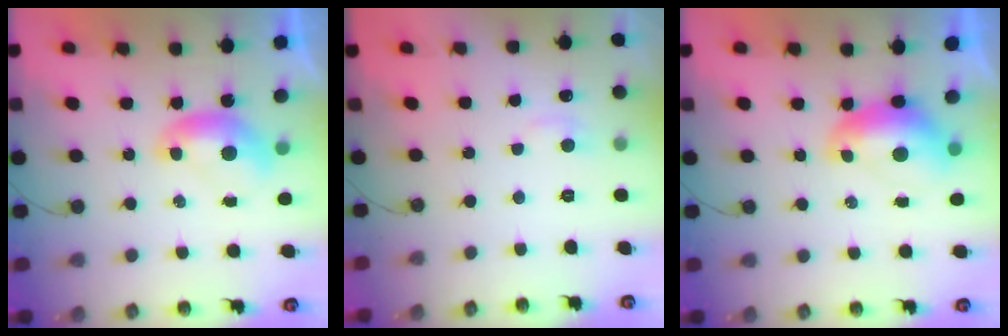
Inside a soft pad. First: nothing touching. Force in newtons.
{"total": 1.8, "press": 1.7, "slide": 0.6}
{"total": 1.7, "press": 1.6, "slide": 0.5}